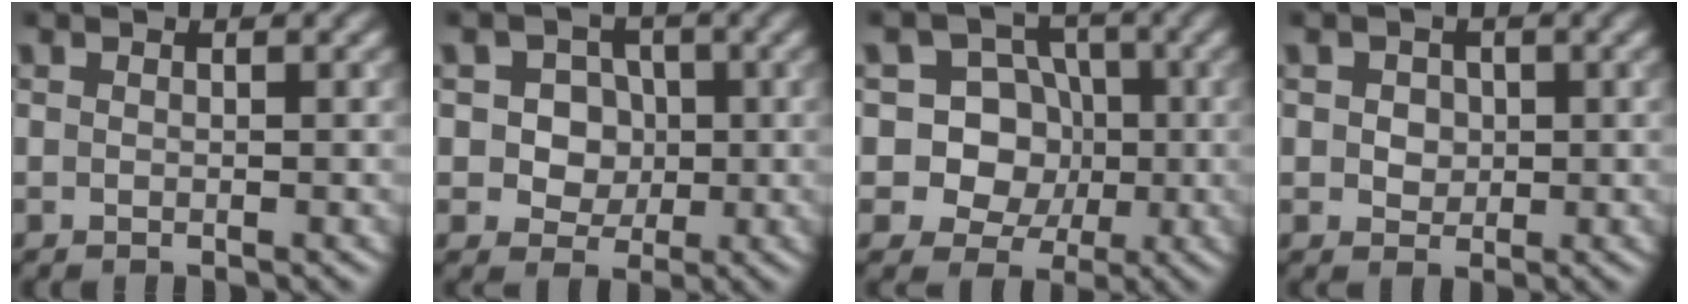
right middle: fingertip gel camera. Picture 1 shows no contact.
{"total": 4.7, "force": [0.8, 4.1, 2.1], "torque": [-0.018, 0.012, 0.003]}
{"total": 8.8, "force": [0.4, 8.2, 3.0], "torque": [-0.055, 0.041, -0.012]}
{"total": 1.9, "force": [0.4, 1.6, 0.9], "torque": [-0.011, 0.009, 0.002]}